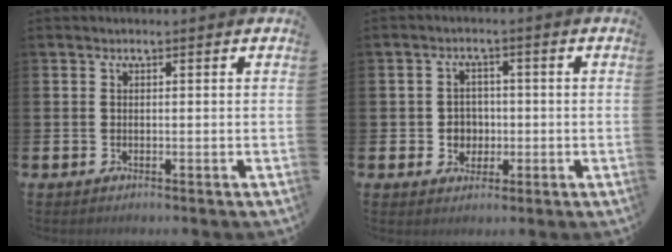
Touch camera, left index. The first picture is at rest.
{"total": 3.1, "force": [-0.4, 3.0, 0.9], "torque": [-0.012, 0.001, -0.017]}